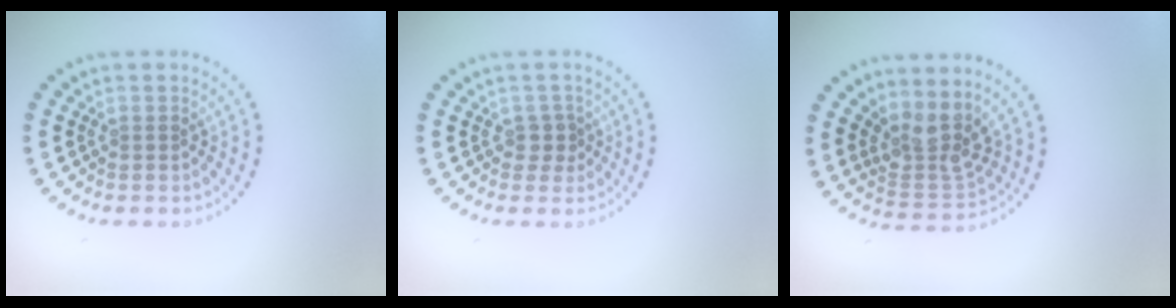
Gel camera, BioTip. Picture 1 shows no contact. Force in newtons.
{"total": 1.5, "press": 1.2, "slide": 0.9}
{"total": 3.7, "press": 2.8, "slide": 2.4}